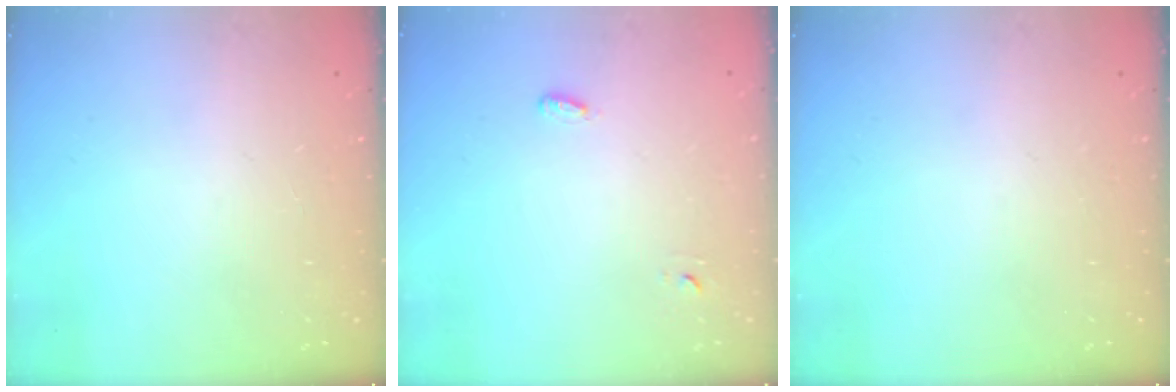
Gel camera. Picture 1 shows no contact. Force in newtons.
{"total": 2.8, "press": 2.7, "slide": 0.6}
{"total": 0.0}